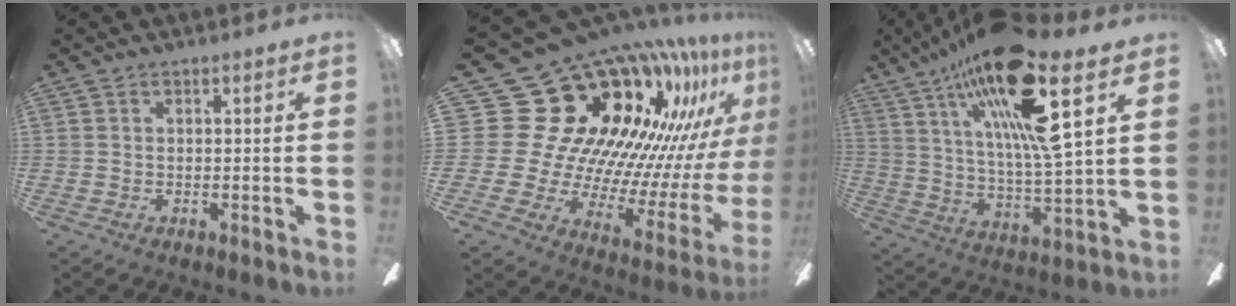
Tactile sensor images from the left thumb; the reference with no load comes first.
{"total": 29.1, "force": [19.1, 17.1, 13.7], "torque": [-0.162, -0.213, 0.402]}
{"total": 22.3, "force": [13.1, 4.0, 17.6], "torque": [-0.325, -0.059, 0.197]}